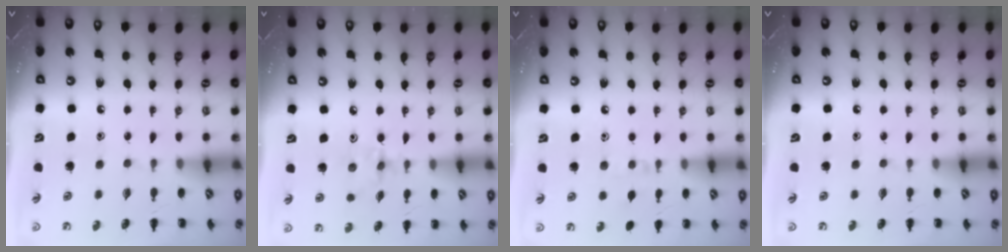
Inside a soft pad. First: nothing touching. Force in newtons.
{"total": 2.4, "press": 2.4, "slide": 0.5}
{"total": 5.3, "press": 5.0, "slide": 1.8}
{"total": 0.0}